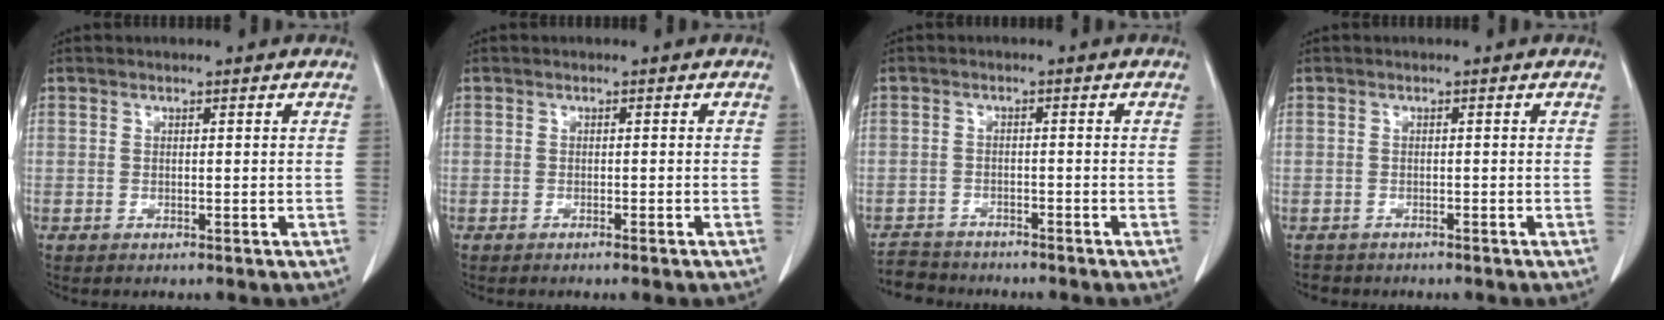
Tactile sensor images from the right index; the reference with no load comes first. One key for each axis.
{"total": 1.2, "fx": -0.9, "fy": 0.0, "fz": 0.8, "tx": -0.016, "ty": -0.002, "tz": -0.010}
{"total": 5.4, "fx": -5.1, "fy": 1.8, "fz": -0.2, "tx": 0.006, "ty": -0.009, "tz": -0.091}
{"total": 1.8, "fx": -1.4, "fy": 1.0, "fz": -0.3, "tx": -0.008, "ty": 0.001, "tz": -0.026}